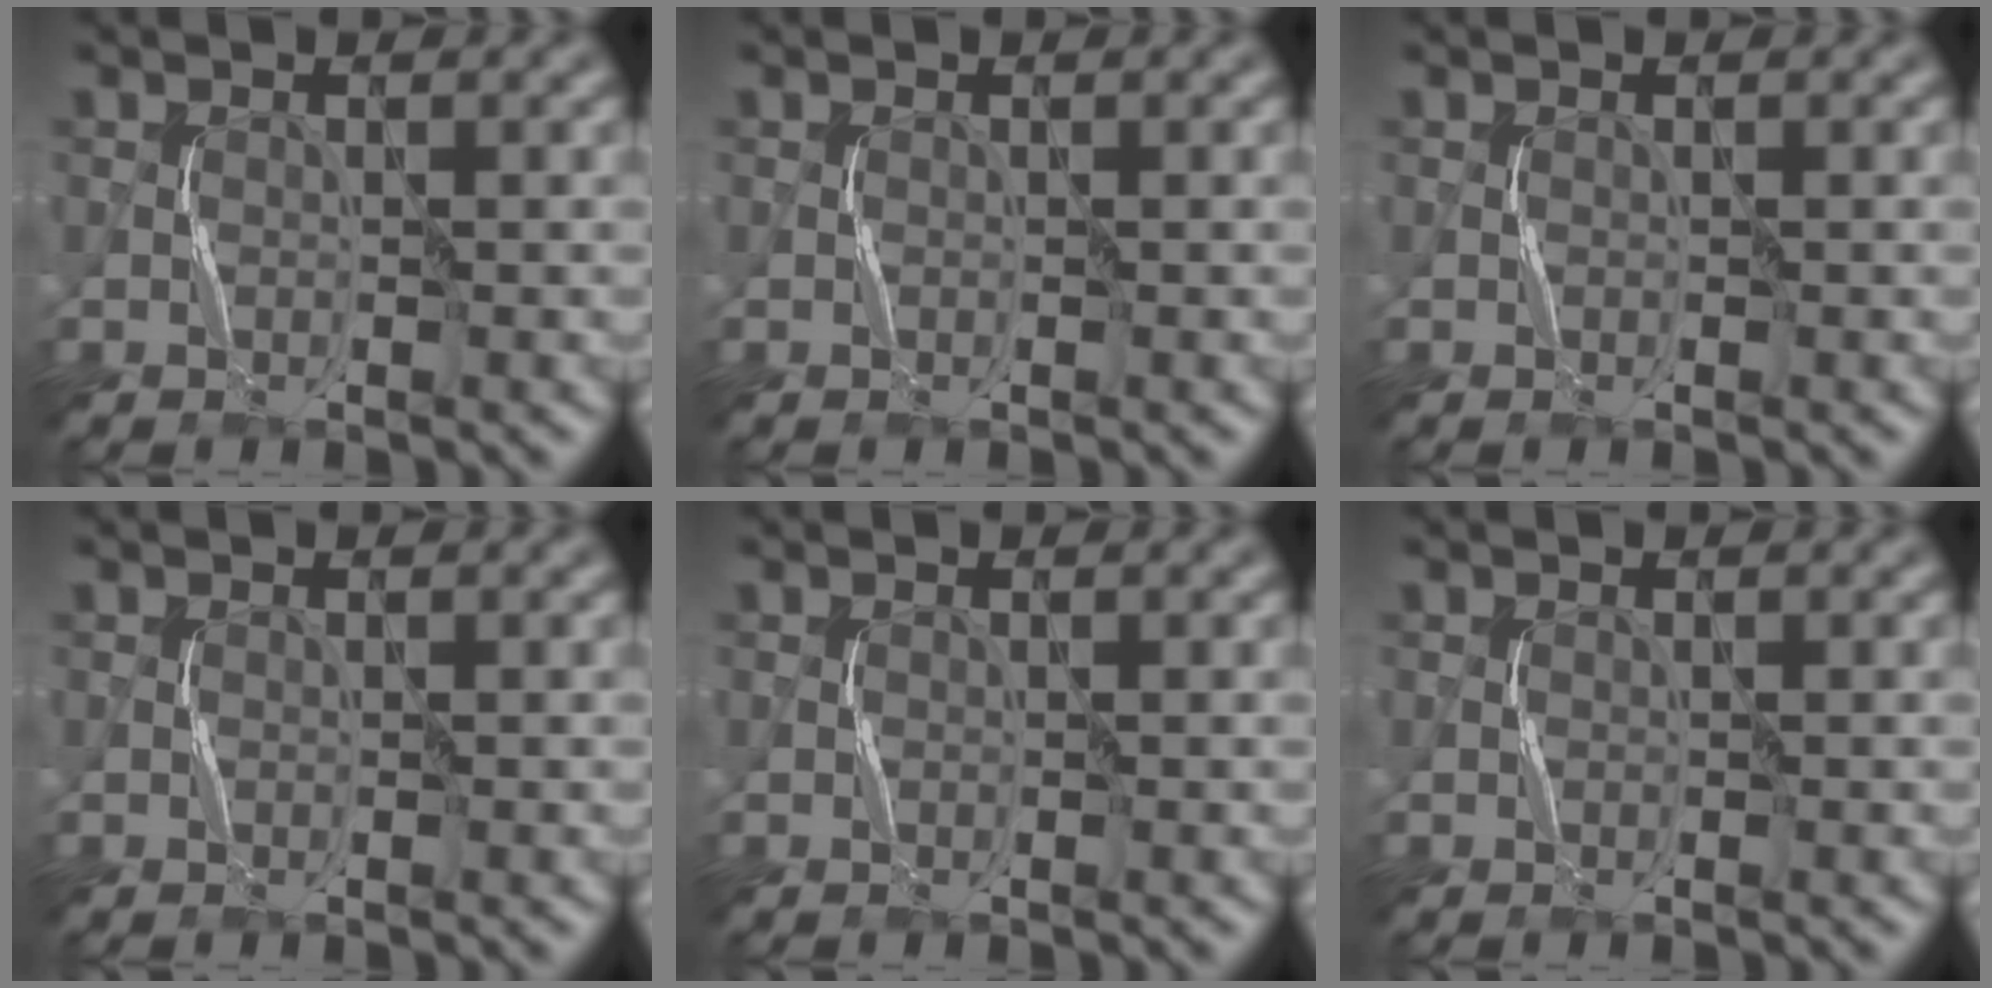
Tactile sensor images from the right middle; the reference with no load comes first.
{"total": 0.0}
{"total": 0.0}
{"total": 0.0}
{"total": 0.0}
{"total": 0.0}